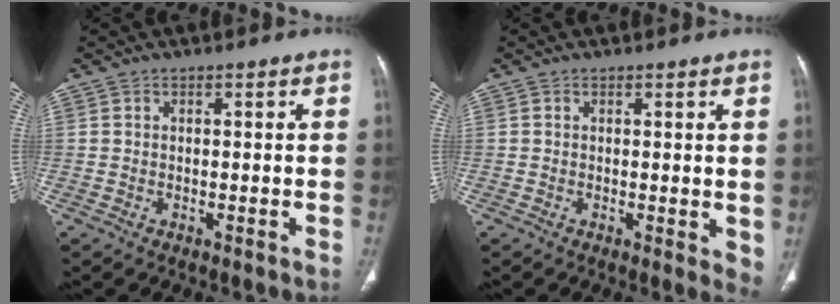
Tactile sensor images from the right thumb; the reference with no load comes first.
{"total": 3.5, "force": [0.2, 1.4, 3.2], "torque": [-0.039, -0.011, 0.003]}